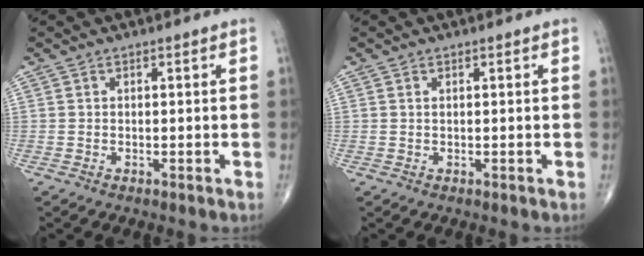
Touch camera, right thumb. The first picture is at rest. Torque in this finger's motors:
{"motor_torque": [-0.34, -0.01, 0.06, 0.19, -0.01]}